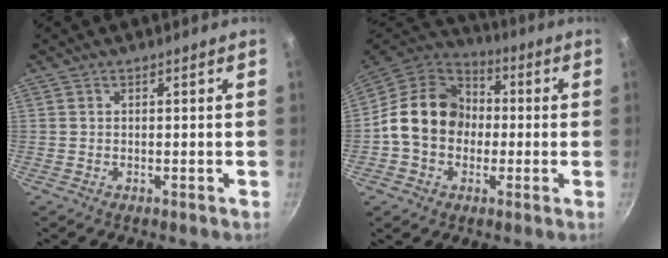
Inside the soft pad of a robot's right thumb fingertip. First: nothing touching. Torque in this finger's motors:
{"motor_torque": [1.57, 2.59, 0.90, -0.73, 0.14]}